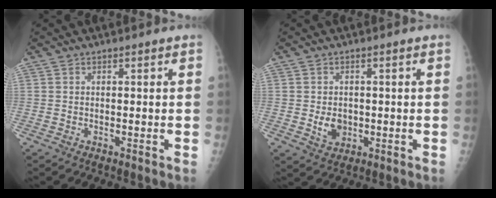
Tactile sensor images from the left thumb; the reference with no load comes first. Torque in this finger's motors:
{"motor_torque": [0.74, 0.57, 0.47, -0.04, 0.01]}